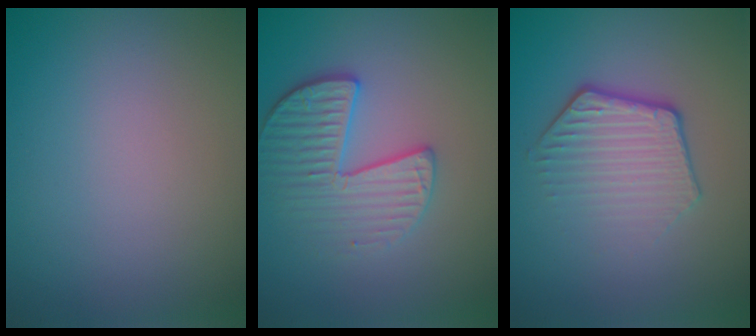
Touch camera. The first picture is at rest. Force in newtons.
{"total": 3.5, "press": 3.3, "slide": 1.2}
{"total": 3.8, "press": 2.9, "slide": 2.5}